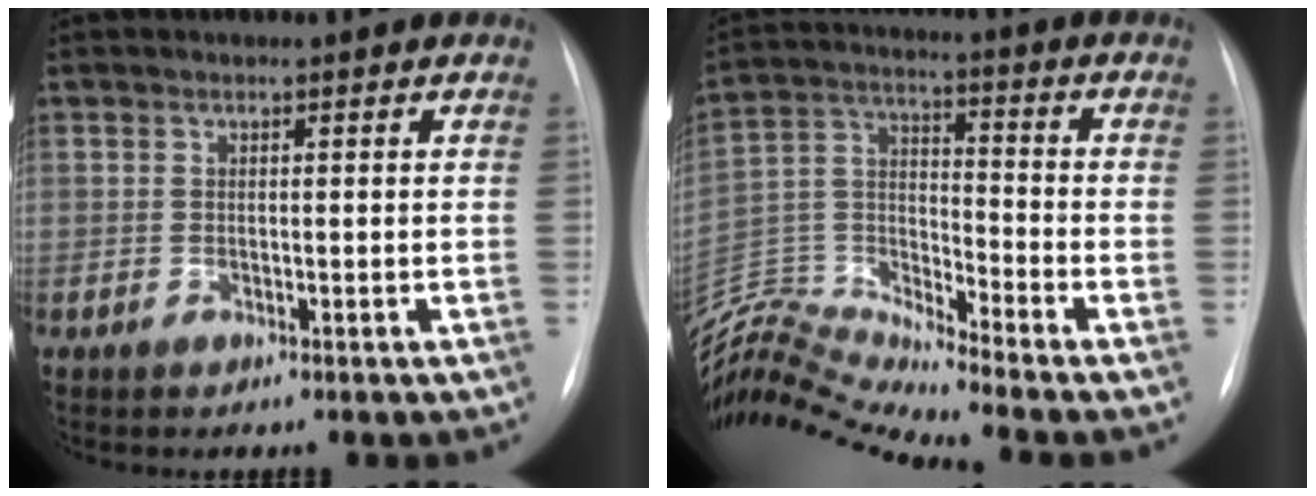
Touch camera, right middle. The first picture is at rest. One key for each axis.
{"total": 14.6, "fx": -14.2, "fy": -1.7, "fz": 2.9, "tx": -0.060, "ty": 0.030, "tz": -0.272}